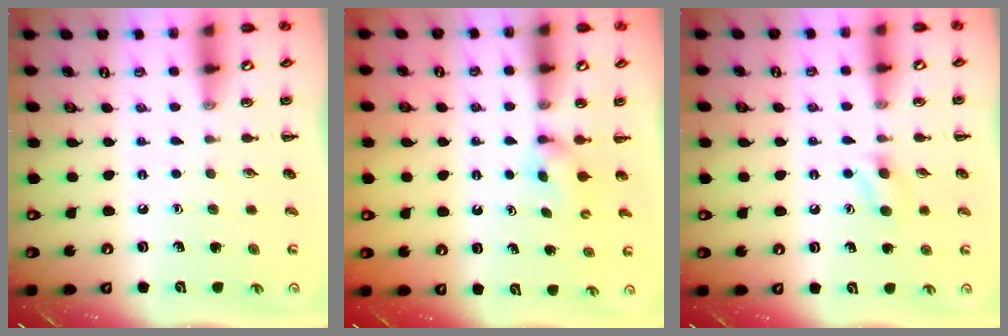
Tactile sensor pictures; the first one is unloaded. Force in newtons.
{"total": 2.4, "press": 2.3, "slide": 0.9}
{"total": 4.4, "press": 4.1, "slide": 1.6}